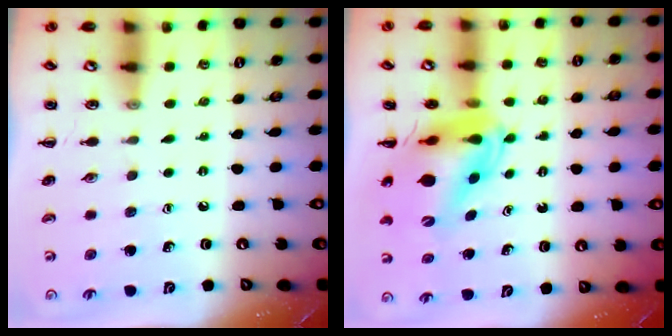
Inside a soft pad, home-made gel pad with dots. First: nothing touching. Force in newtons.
{"total": 8.0, "press": 7.6, "slide": 2.6}